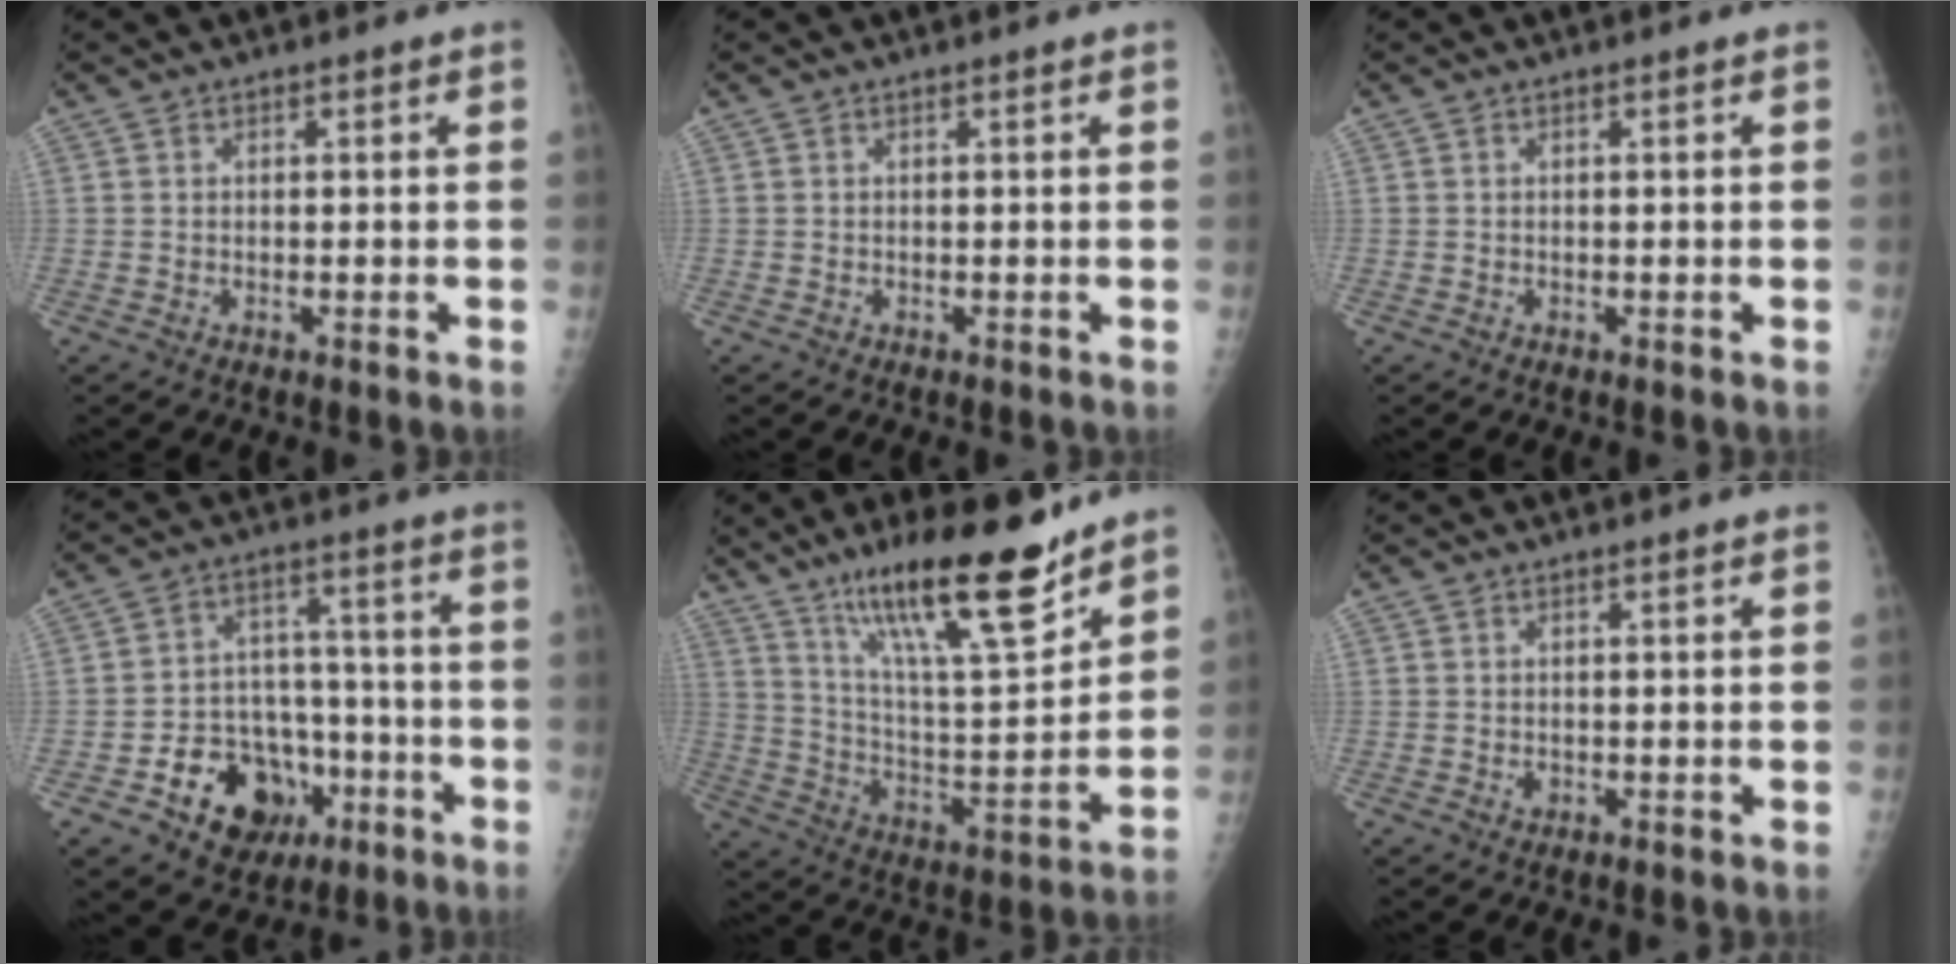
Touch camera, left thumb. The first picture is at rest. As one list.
[{"total": 0.0}, {"total": 0.0}, {"total": 14.8, "force": [-6.3, 11.1, 7.5], "torque": [-0.072, 0.043, -0.089]}, {"total": 22.1, "force": [15.5, 4.6, 15.0], "torque": [-0.226, -0.078, 0.267]}, {"total": 0.9, "force": [0.5, 0.5, 0.6], "torque": [-0.006, -0.003, 0.008]}]